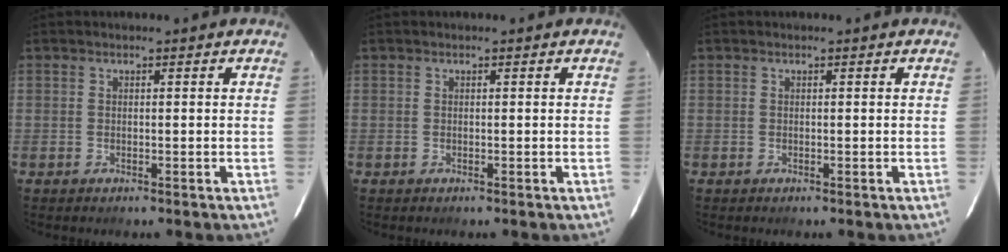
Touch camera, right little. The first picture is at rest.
{"total": 0.0}
{"total": 0.0}